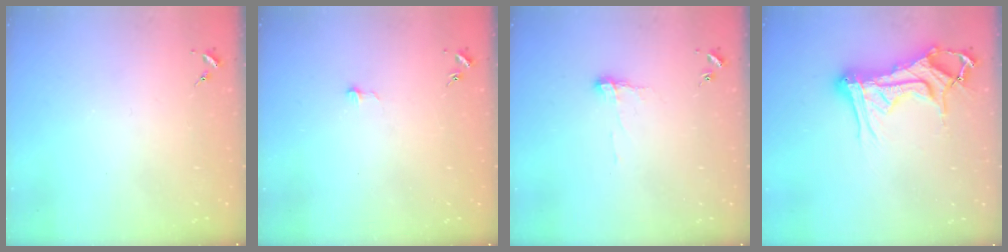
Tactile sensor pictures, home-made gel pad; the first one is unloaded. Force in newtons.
{"total": 2.6, "press": 2.6, "slide": 0.2}
{"total": 6.2, "press": 6.1, "slide": 0.6}
{"total": 17.0, "press": 16.9, "slide": 2.0}